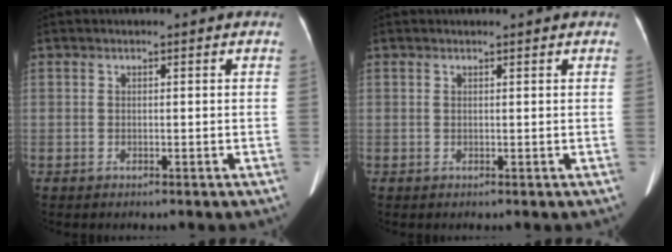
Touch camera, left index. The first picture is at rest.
{"total": 1.6, "force": [1.5, 0.1, 0.5], "torque": [-0.011, 0.013, 0.018]}